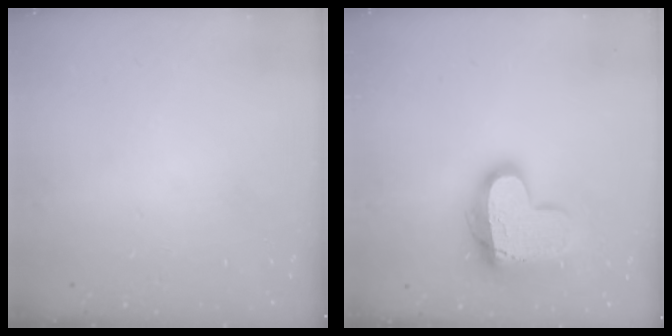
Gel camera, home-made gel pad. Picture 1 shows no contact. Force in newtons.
{"total": 16.2, "press": 16.1, "slide": 1.4}